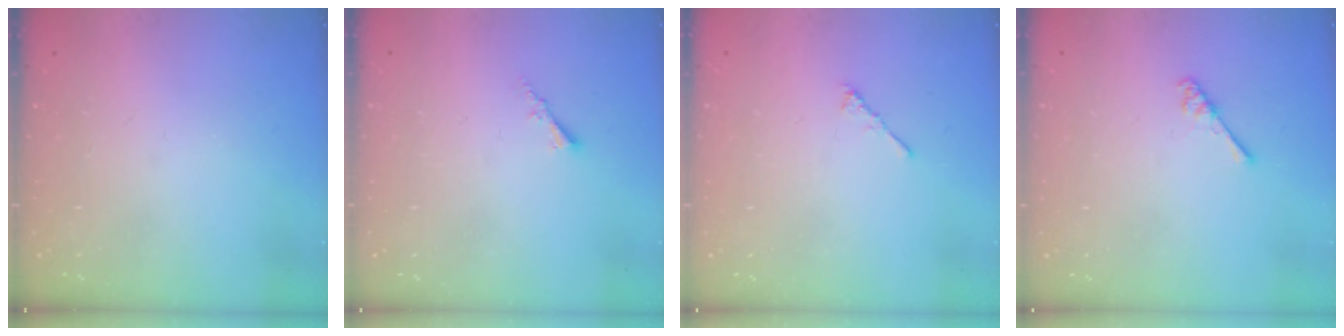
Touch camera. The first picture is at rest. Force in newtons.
{"total": 1.7, "press": 1.6, "slide": 0.4}
{"total": 2.3, "press": 2.2, "slide": 0.6}
{"total": 2.9, "press": 2.9, "slide": 0.4}